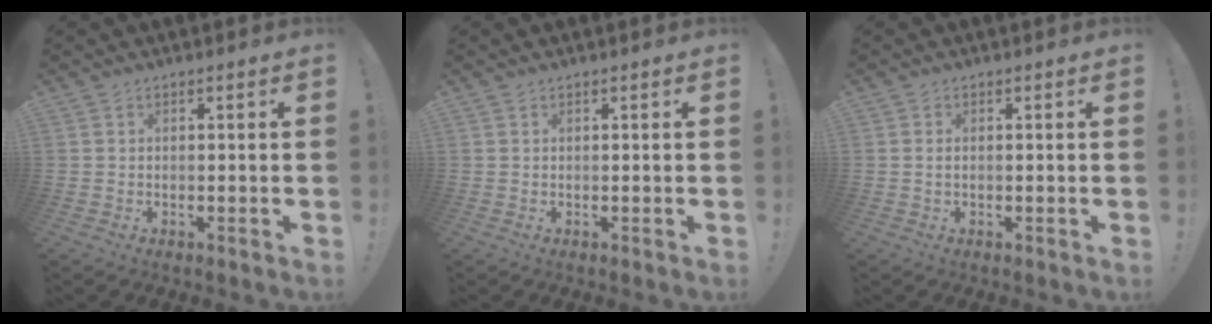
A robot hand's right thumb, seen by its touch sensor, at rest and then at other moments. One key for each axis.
{"total": 0.0}
{"total": 0.8, "fx": 0.2, "fy": 0.2, "fz": 0.7, "tx": -0.021, "ty": 0.005, "tz": 0.005}